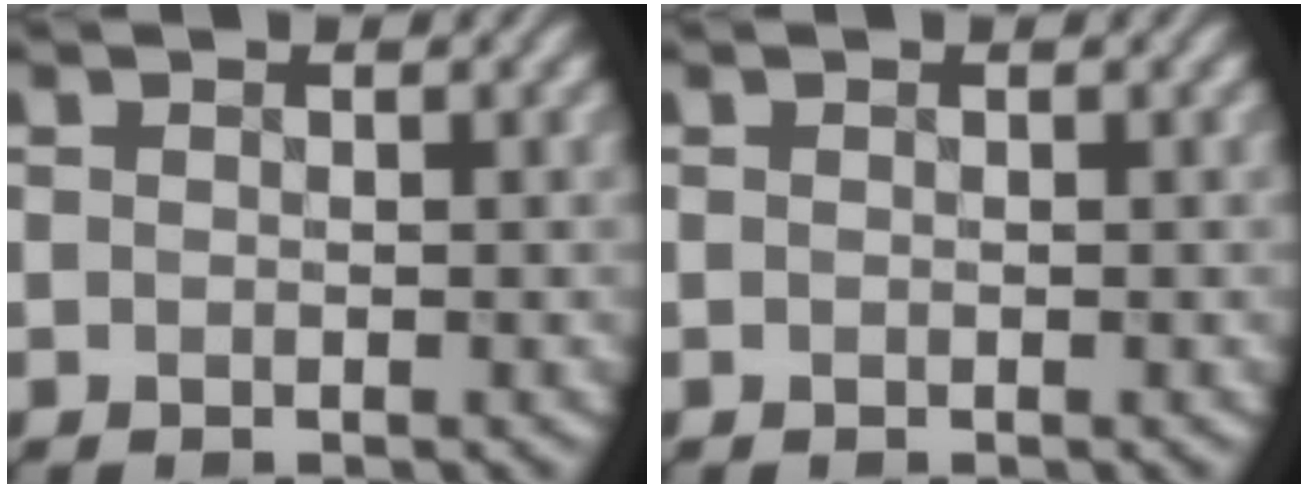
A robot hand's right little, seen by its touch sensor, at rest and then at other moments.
{"total": 0.0}